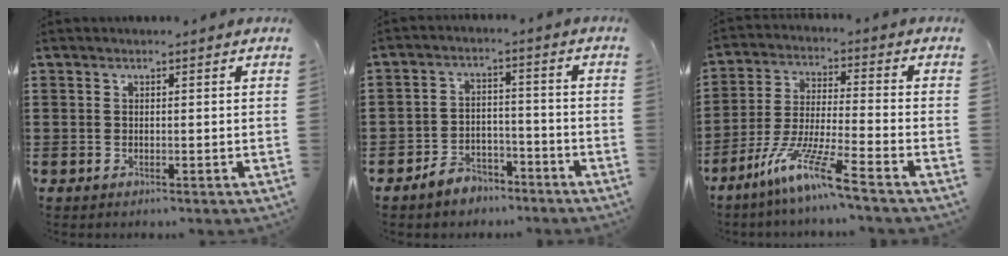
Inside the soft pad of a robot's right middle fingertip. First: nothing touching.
{"total": 4.5, "force": [-4.2, 1.6, 0.4], "torque": [-0.011, 0.011, -0.084]}
{"total": 10.1, "force": [-7.6, -0.1, 6.7], "torque": [-0.143, -0.012, -0.152]}